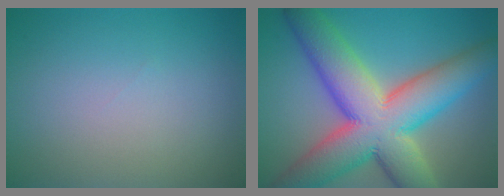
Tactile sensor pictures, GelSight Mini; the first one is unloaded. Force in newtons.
{"total": 13.7, "press": 13.6, "slide": 0.7}